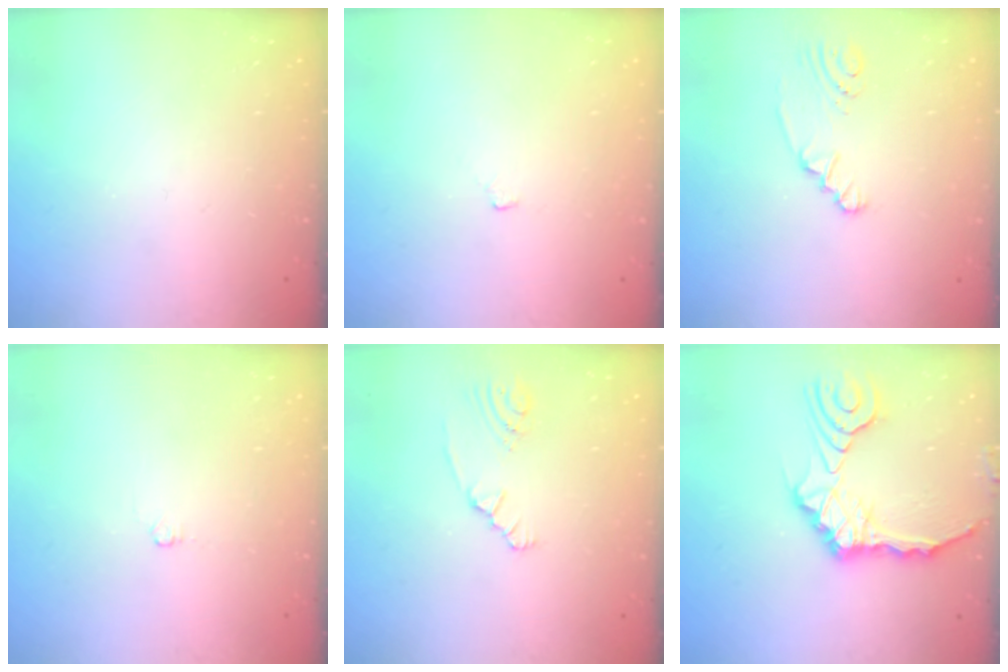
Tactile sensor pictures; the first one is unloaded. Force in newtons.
{"total": 2.9, "press": 2.9, "slide": 0.4}
{"total": 2.6, "press": 2.4, "slide": 0.9}
{"total": 4.3, "press": 4.2, "slide": 1.1}
{"total": 2.5, "press": 2.2, "slide": 1.1}
{"total": 12.9, "press": 12.8, "slide": 2.1}